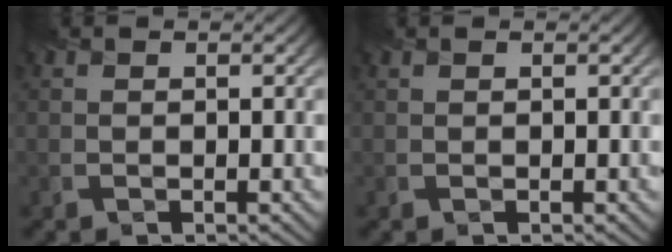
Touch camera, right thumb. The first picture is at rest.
{"total": 0.0}